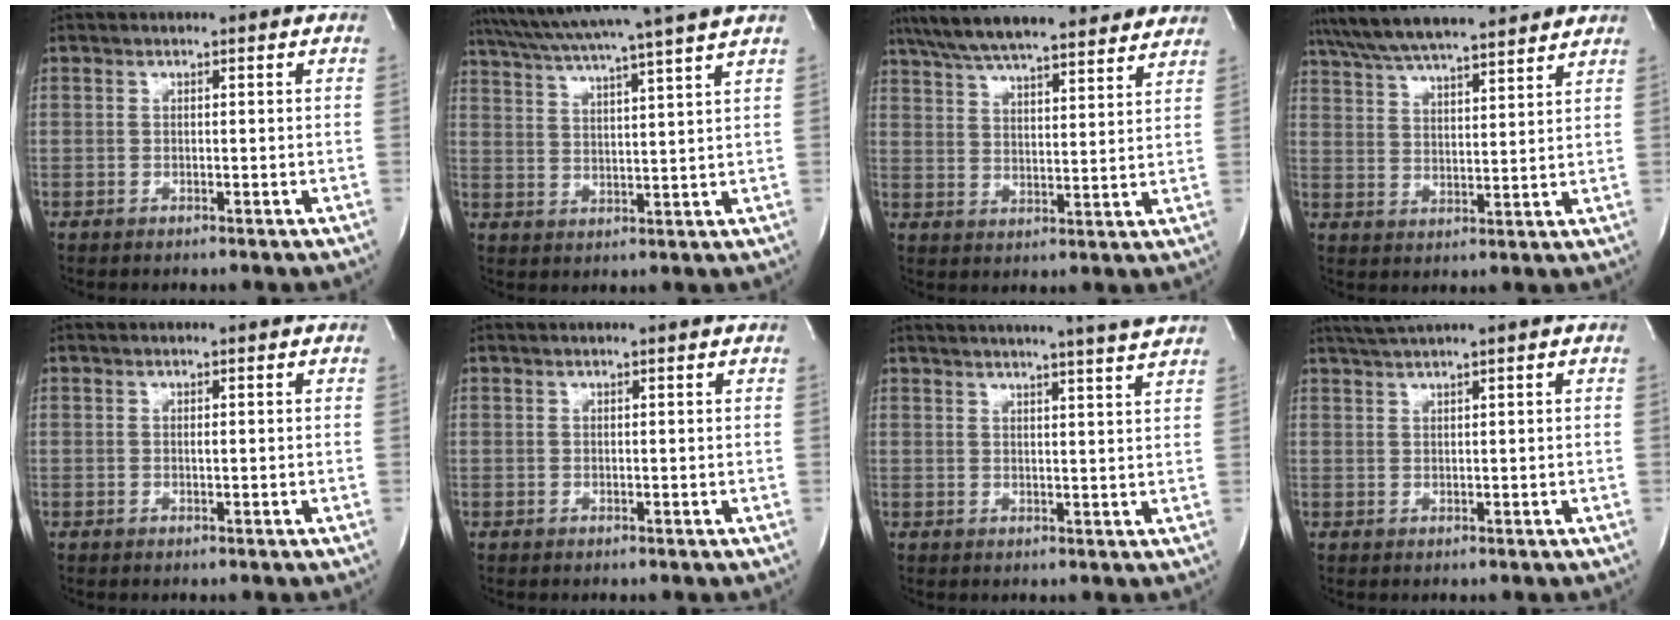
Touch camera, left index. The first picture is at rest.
{"total": 17.2, "force": [14.8, -2.1, 8.4], "torque": [-0.153, -0.009, 0.212]}
{"total": 22.2, "force": [19.1, 4.1, 10.7], "torque": [-0.181, 0.040, 0.269]}
{"total": 17.8, "force": [15.6, 2.5, 8.1], "torque": [-0.143, 0.039, 0.243]}
{"total": 0.0}
{"total": 1.4, "force": [1.3, -0.3, 0.5], "torque": [-0.014, 0.006, 0.020]}
{"total": 13.1, "force": [11.9, -1.5, 5.4], "torque": [-0.091, -0.025, 0.141]}
{"total": 3.2, "force": [2.6, -1.1, 1.5], "torque": [-0.034, 0.009, 0.056]}